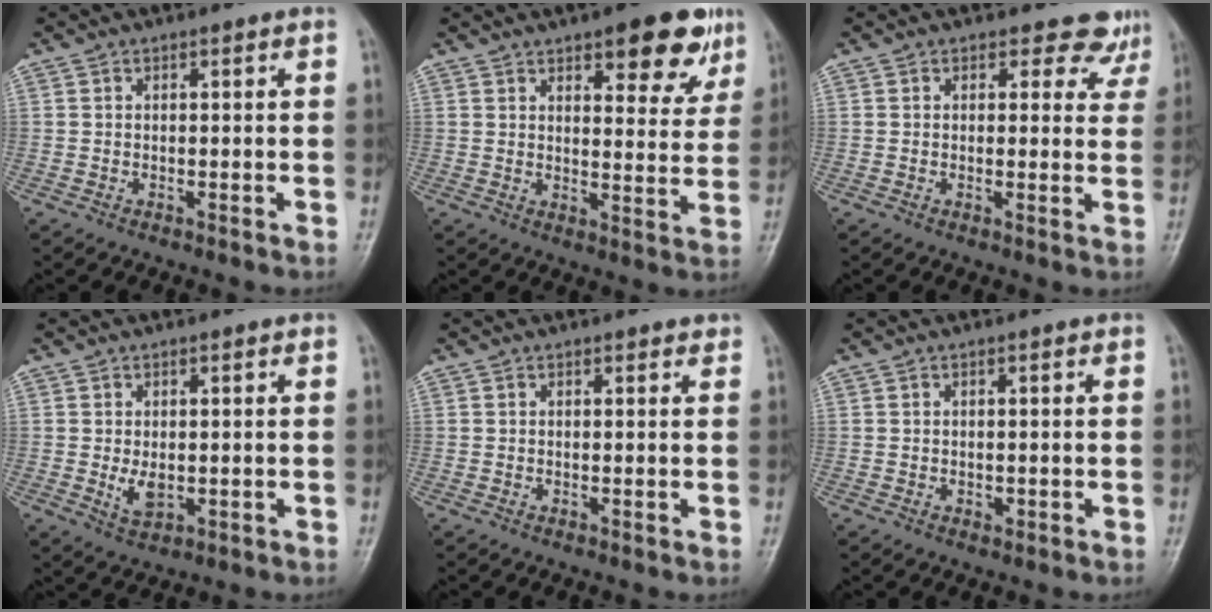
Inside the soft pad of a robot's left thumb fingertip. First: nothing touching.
{"total": 12.6, "force": [7.5, 4.8, 8.9], "torque": [-0.072, -0.033, 0.096]}
{"total": 4.8, "force": [4.0, 2.7, 0.3], "torque": [0.030, -0.024, 0.027]}
{"total": 3.5, "force": [-0.1, 2.2, 2.8], "torque": [-0.044, -0.009, 0.006]}
{"total": 1.0, "force": [0.8, 0.5, 0.3], "torque": [0.001, -0.004, 0.007]}
{"total": 0.8, "force": [0.0, 0.6, 0.5], "torque": [-0.005, -0.001, 0.000]}